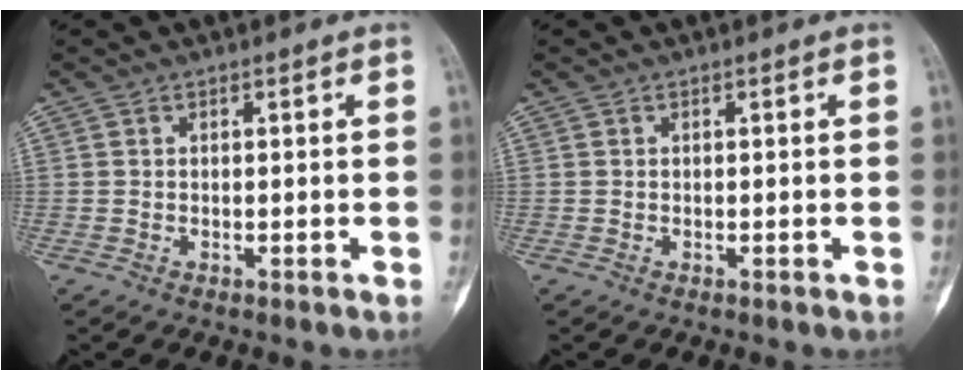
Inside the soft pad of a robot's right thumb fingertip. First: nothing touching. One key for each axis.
{"total": 0.0}